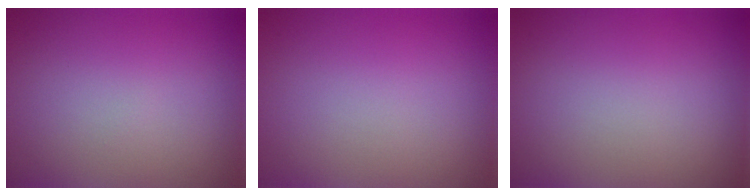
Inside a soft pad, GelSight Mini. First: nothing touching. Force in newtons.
{"total": 0.0}
{"total": 0.0}